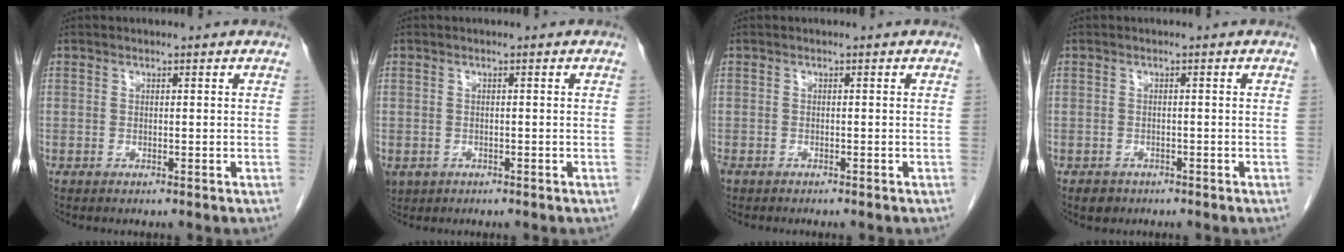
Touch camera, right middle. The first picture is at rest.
{"total": 3.7, "force": [-1.8, 3.0, 1.2], "torque": [-0.027, -0.003, -0.025]}
{"total": 2.5, "force": [-2.1, 0.9, 1.1], "torque": [-0.021, -0.006, -0.026]}
{"total": 1.9, "force": [-1.3, 1.3, 0.4], "torque": [-0.012, 0.002, -0.014]}